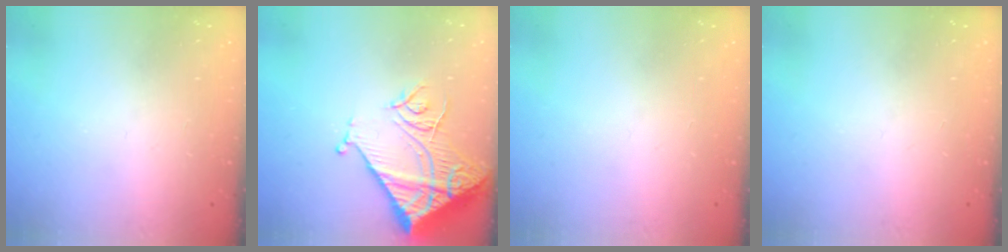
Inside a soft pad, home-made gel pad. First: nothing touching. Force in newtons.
{"total": 15.5, "press": 15.3, "slide": 1.9}
{"total": 0.0}
{"total": 0.0}